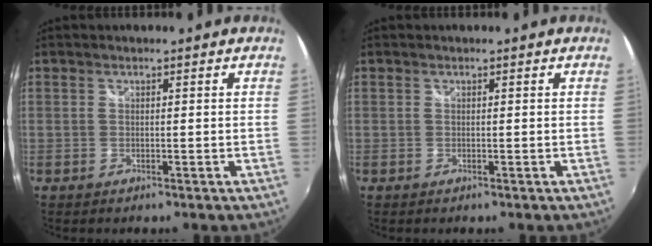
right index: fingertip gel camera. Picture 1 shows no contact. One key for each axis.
{"total": 0.0}